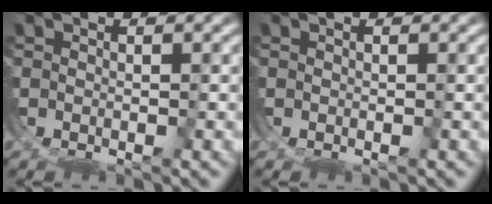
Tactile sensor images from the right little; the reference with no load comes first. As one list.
[{"total": 0.0}]